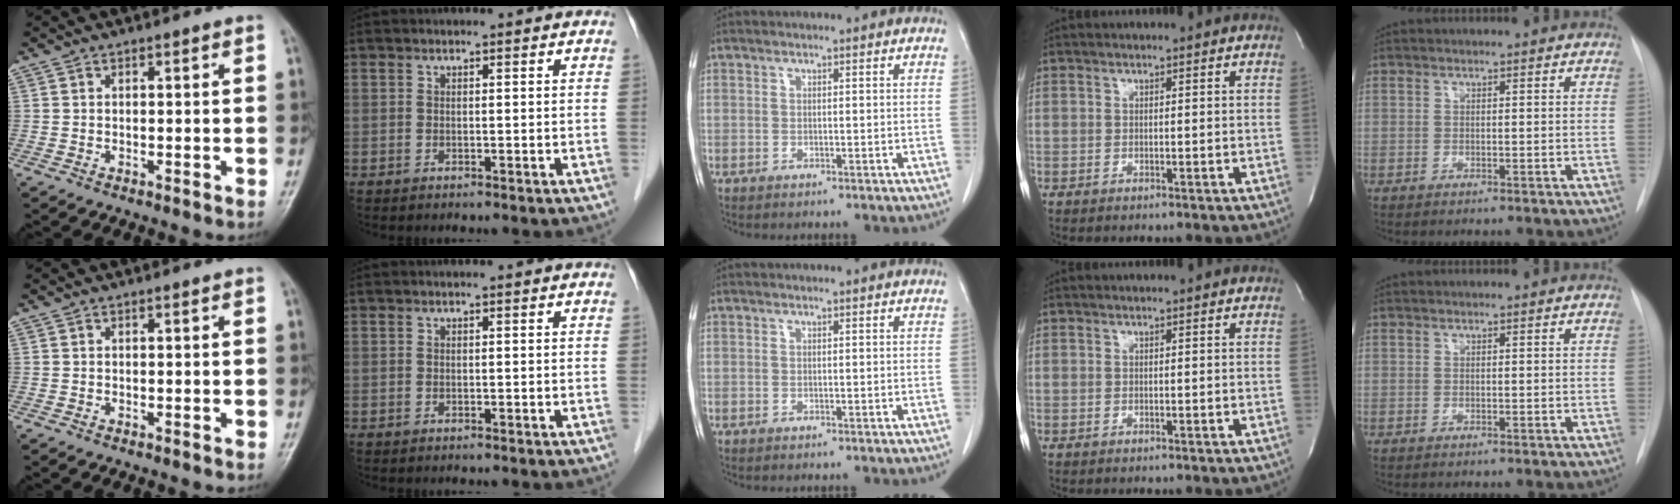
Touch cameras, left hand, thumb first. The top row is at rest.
{}